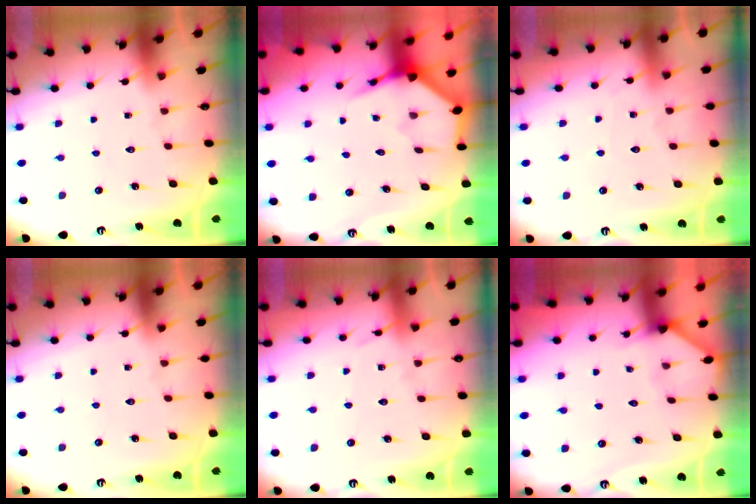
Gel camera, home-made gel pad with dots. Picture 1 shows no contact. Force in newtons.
{"total": 3.9, "press": 3.9, "slide": 0.3}
{"total": 2.9, "press": 2.9, "slide": 0.4}
{"total": 0.0}
{"total": 3.8, "press": 3.8, "slide": 0.5}
{"total": 2.3, "press": 2.3, "slide": 0.3}